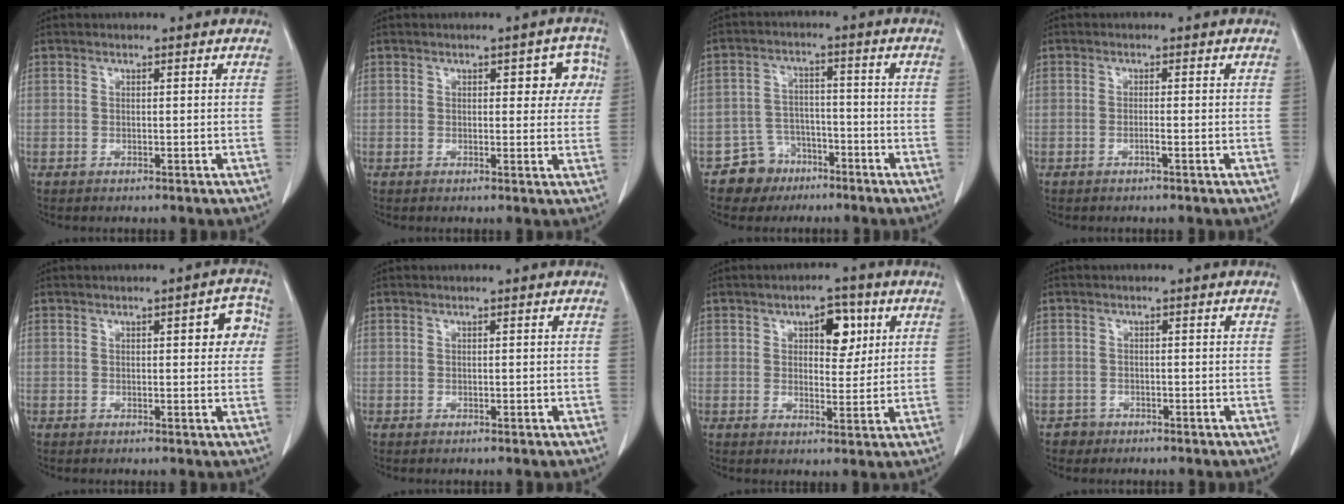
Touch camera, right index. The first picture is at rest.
{"total": 4.9, "force": [1.5, 2.5, 3.9], "torque": [-0.027, 0.018, 0.014]}
{"total": 6.0, "force": [-3.9, 4.6, 0.2], "torque": [0.004, 0.014, -0.062]}
{"total": 0.9, "force": [-0.4, -0.1, 0.8], "torque": [-0.014, 0.001, -0.008]}
{"total": 4.5, "force": [1.0, 1.6, 4.2], "torque": [-0.039, 0.012, 0.006]}
{"total": 0.0}
{"total": 5.9, "force": [2.4, 2.9, 4.6], "torque": [-0.060, 0.009, 0.035]}
{"total": 1.8, "force": [-1.0, 1.4, -0.4], "torque": [0.003, 0.010, -0.020]}